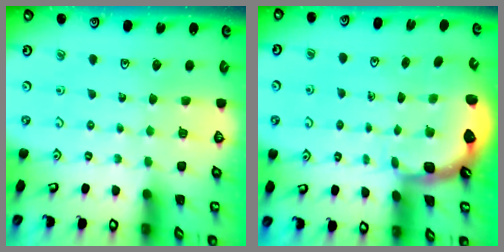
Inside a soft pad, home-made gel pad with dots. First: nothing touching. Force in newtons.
{"total": 2.5, "press": 1.7, "slide": 1.8}